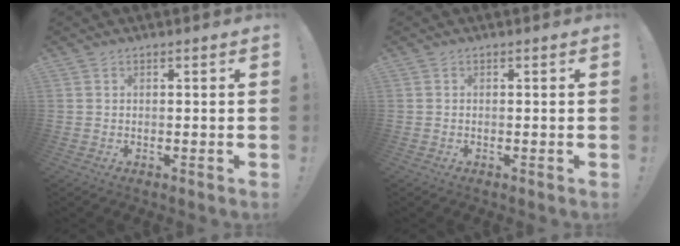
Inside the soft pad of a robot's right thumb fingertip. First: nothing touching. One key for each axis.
{"total": 0.0}